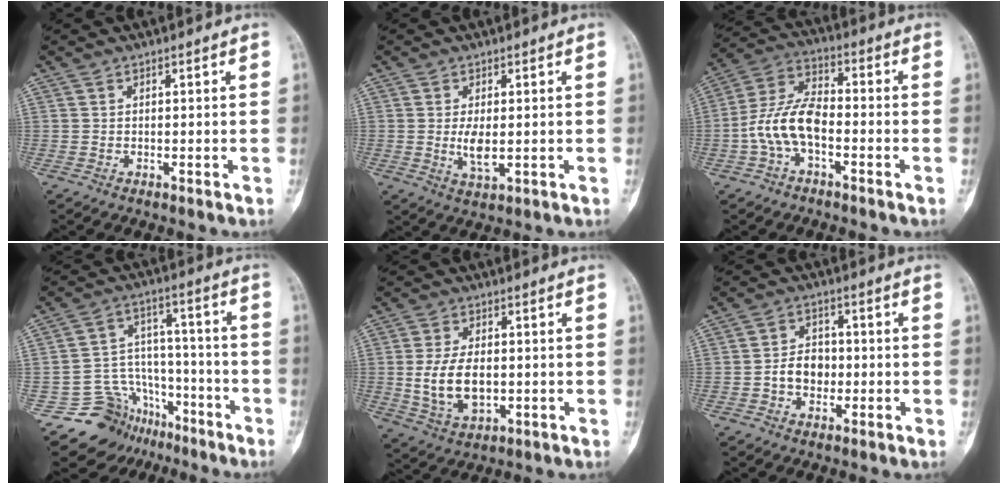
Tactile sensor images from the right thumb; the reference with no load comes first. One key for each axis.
{"total": 4.2, "fx": 0.0, "fy": 1.8, "fz": 3.8, "tx": -0.074, "ty": -0.011, "tz": 0.006}
{"total": 10.3, "fx": -2.8, "fy": 5.3, "fz": 8.4, "tx": -0.171, "ty": 0.039, "tz": -0.062}
{"total": 13.6, "fx": -8.4, "fy": 10.5, "fz": 2.1, "tx": -0.006, "ty": 0.122, "tz": -0.125}
{"total": 10.0, "fx": -0.5, "fy": 6.1, "fz": 8.0, "tx": -0.143, "ty": -0.006, "tz": 0.000}
{"total": 6.0, "fx": -1.1, "fy": 4.6, "fz": 3.6, "tx": -0.039, "ty": 0.019, "tz": -0.024}